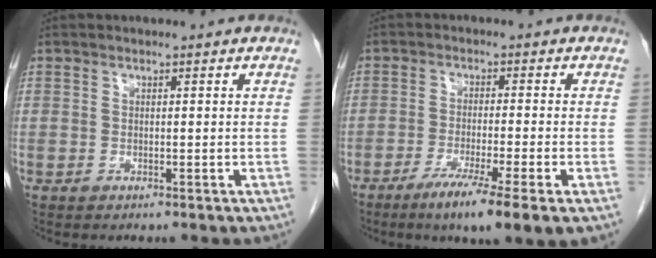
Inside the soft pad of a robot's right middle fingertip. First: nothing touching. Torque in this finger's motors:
{"motor_torque": [1.06, -0.86, 0.14, 0.09]}